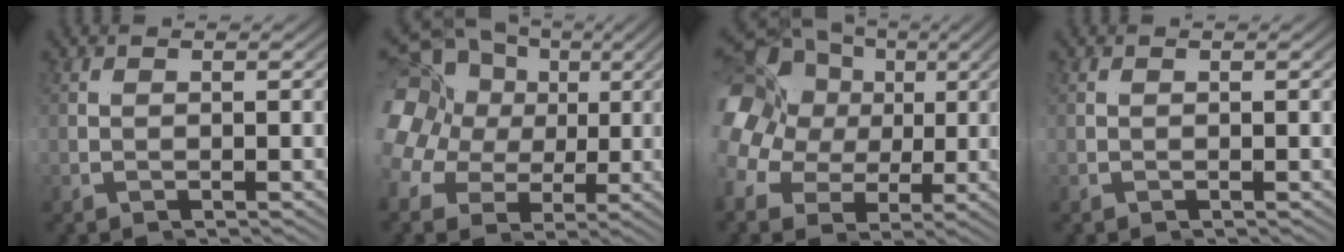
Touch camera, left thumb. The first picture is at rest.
{"total": 11.3, "force": [5.5, 7.2, 6.8], "torque": [-0.139, 0.020, 0.077]}
{"total": 11.6, "force": [4.8, 7.6, 7.4], "torque": [-0.149, 0.010, 0.070]}
{"total": 0.0}